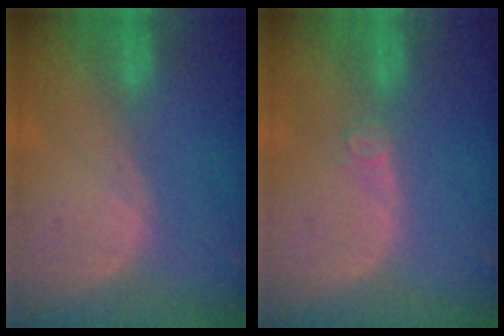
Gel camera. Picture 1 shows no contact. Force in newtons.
{"total": 2.0, "press": 1.6, "slide": 1.1}